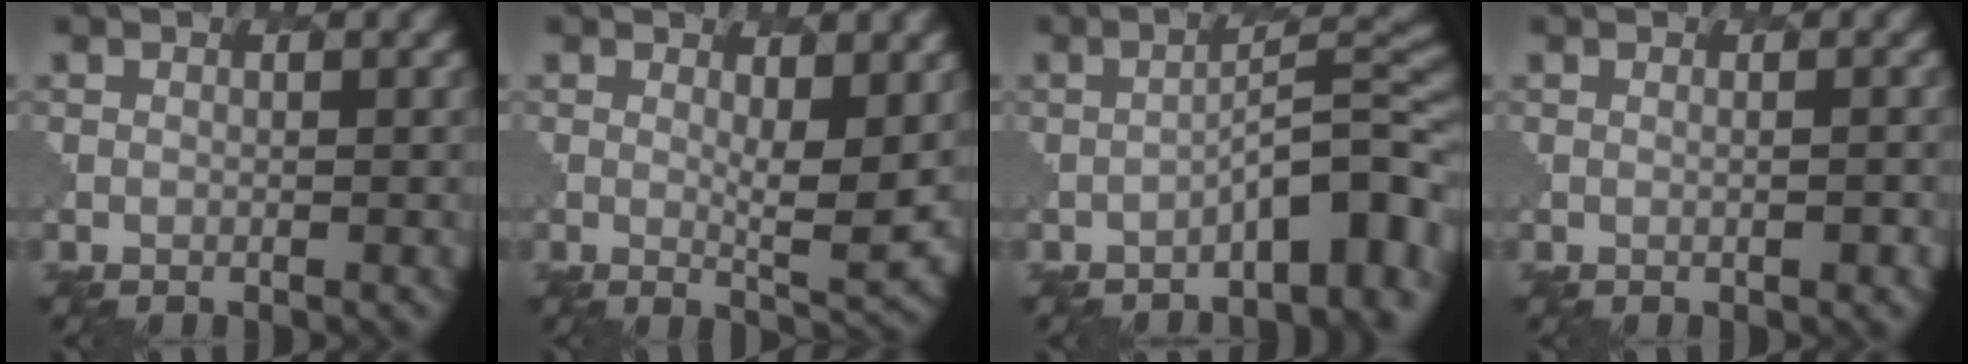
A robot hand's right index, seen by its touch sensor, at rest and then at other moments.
{"total": 3.6, "force": [1.1, 0.7, 3.4], "torque": [-0.055, -0.012, 0.019]}
{"total": 7.3, "force": [-3.7, 2.1, 5.9], "torque": [-0.073, 0.017, -0.056]}
{"total": 1.1, "force": [0.3, 0.4, 1.0], "torque": [-0.007, 0.003, 0.002]}